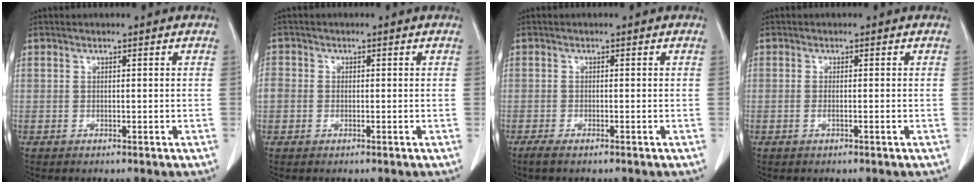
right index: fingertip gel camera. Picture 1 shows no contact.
{"total": 5.0, "force": [0.0, 4.5, 2.0], "torque": [-0.070, 0.018, 0.004]}
{"total": 2.1, "force": [-1.6, 0.3, 1.4], "torque": [-0.025, -0.005, -0.024]}
{"total": 1.0, "force": [-0.3, 0.0, 1.0], "torque": [-0.021, -0.003, -0.003]}